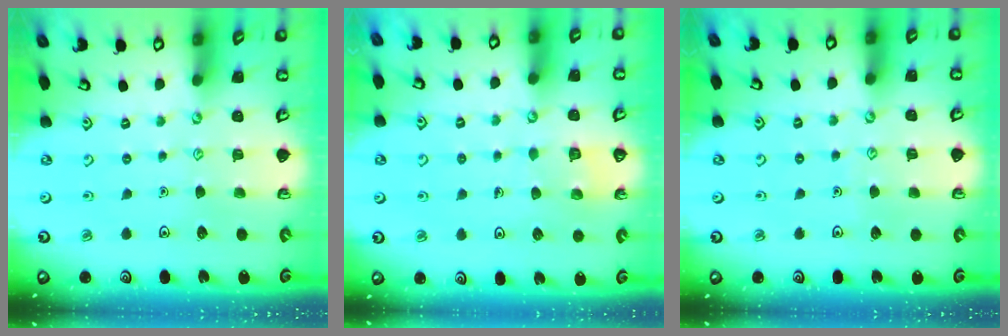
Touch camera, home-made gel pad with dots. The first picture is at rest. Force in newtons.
{"total": 2.5, "press": 2.5, "slide": 0.1}
{"total": 3.3, "press": 3.2, "slide": 0.3}